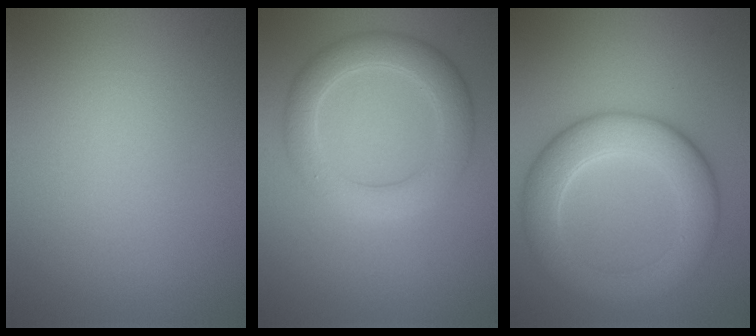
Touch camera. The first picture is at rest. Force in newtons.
{"total": 4.5, "press": 4.5, "slide": 0.3}
{"total": 6.8, "press": 6.8, "slide": 0.4}